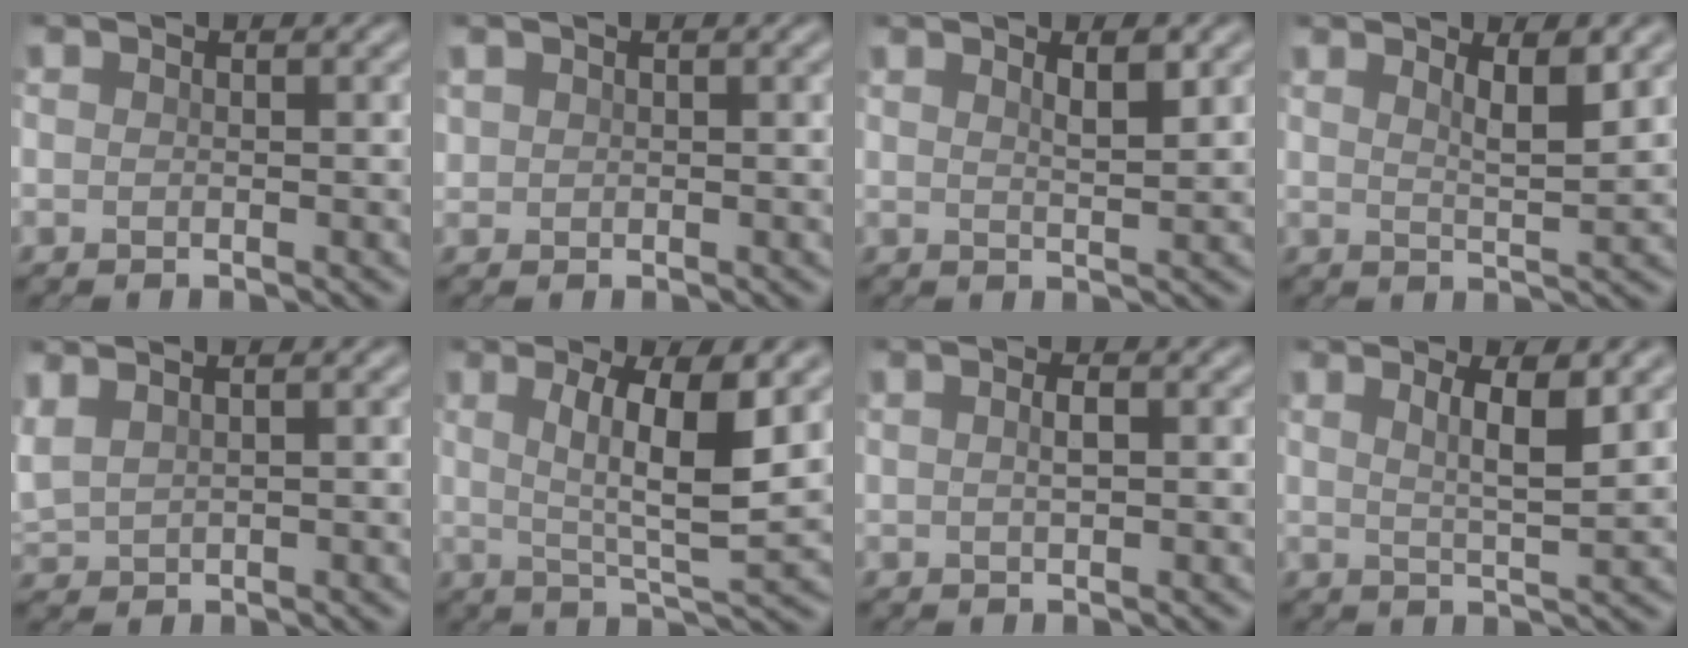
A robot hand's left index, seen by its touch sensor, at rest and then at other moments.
{"total": 0.6, "force": [0.4, 0.5, 0.0], "torque": [-0.004, -0.003, 0.011]}
{"total": 2.4, "force": [1.4, 0.6, 1.9], "torque": [-0.027, -0.001, 0.021]}
{"total": 3.2, "force": [1.8, 0.8, 2.5], "torque": [-0.038, -0.005, 0.028]}
{"total": 2.1, "force": [1.3, 0.8, 1.4], "torque": [-0.048, 0.012, 0.035]}
{"total": 6.9, "force": [1.9, 1.7, 6.4], "torque": [-0.108, -0.011, 0.035]}
{"total": 1.4, "force": [0.3, 0.5, 1.2], "torque": [-0.030, -0.002, 0.007]}
{"total": 3.9, "force": [1.7, 0.8, 3.4], "torque": [-0.054, -0.005, 0.028]}